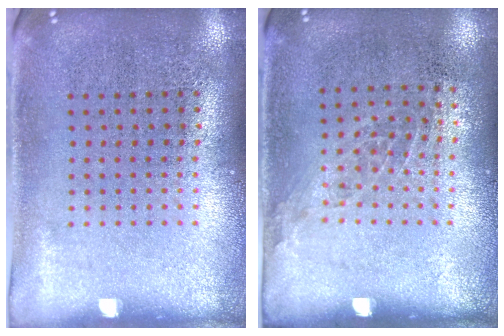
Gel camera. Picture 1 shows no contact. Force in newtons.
{"total": 0.9, "press": 0.7, "slide": 0.6}